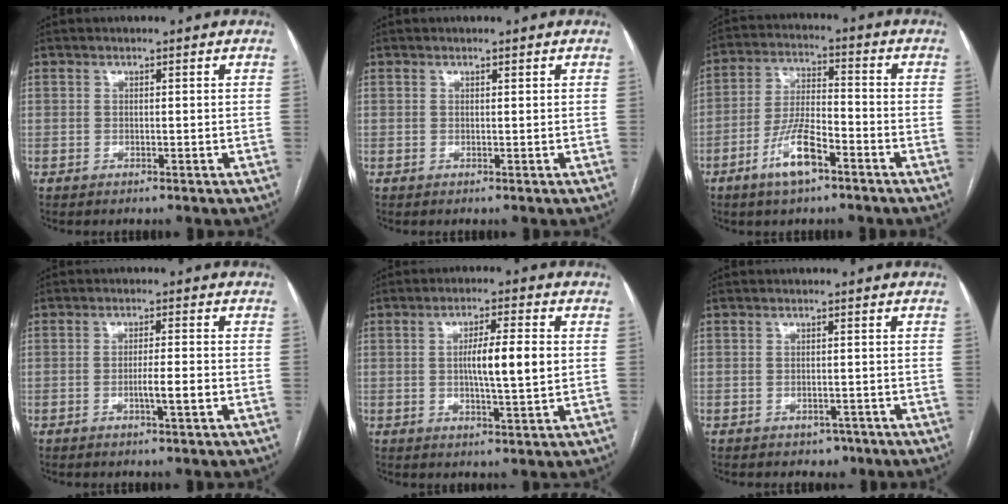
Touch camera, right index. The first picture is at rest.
{"total": 0.0}
{"total": 8.9, "force": [-5.0, 2.5, 6.9], "torque": [-0.142, 0.002, -0.091]}
{"total": 3.7, "force": [-1.2, 0.1, 3.5], "torque": [-0.058, -0.001, -0.018]}
{"total": 7.5, "force": [0.4, 0.7, 7.5], "torque": [-0.127, 0.003, 0.005]}
{"total": 2.1, "force": [-1.4, 1.4, 0.7], "torque": [-0.007, 0.004, -0.010]}